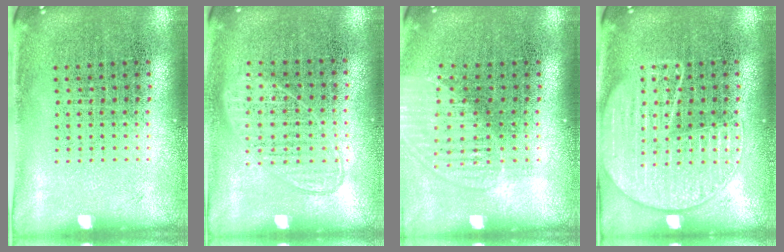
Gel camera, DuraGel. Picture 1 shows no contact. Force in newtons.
{"total": 1.0, "press": 0.9, "slide": 0.4}
{"total": 1.2, "press": 1.1, "slide": 0.5}
{"total": 2.9, "press": 2.9, "slide": 0.3}